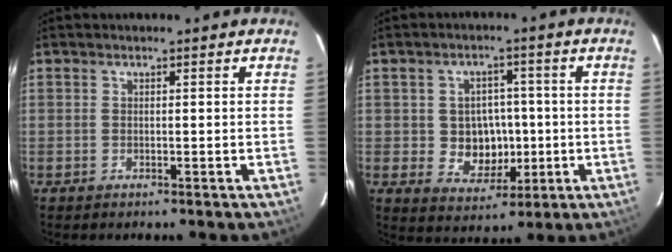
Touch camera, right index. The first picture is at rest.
{"total": 7.7, "force": [-0.8, 6.8, 3.5], "torque": [-0.073, 0.009, 0.004]}